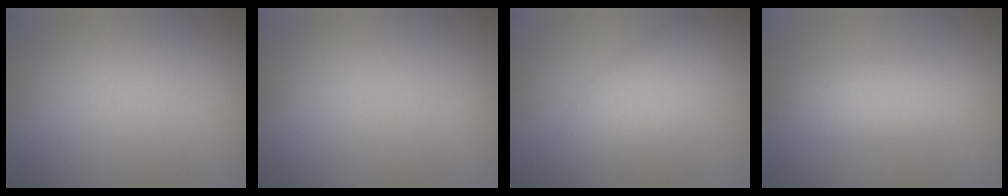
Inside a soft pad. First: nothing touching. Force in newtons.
{"total": 0.0}
{"total": 4.4, "press": 4.4, "slide": 0.1}
{"total": 3.8, "press": 3.8, "slide": 0.1}